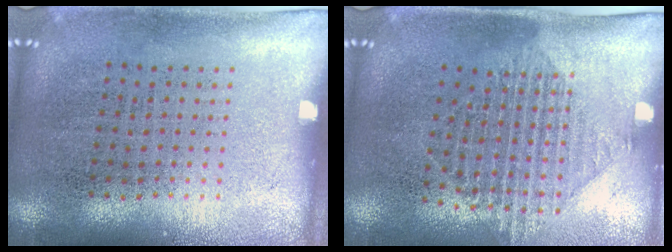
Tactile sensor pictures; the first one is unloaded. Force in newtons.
{"total": 1.5, "press": 1.3, "slide": 0.9}